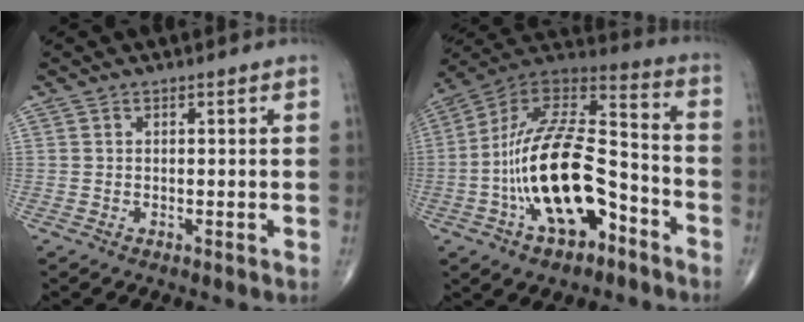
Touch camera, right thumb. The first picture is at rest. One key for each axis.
{"total": 22.5, "fx": -7.6, "fy": 10.8, "fz": 18.2, "tx": -0.314, "ty": 0.060, "tz": -0.128}